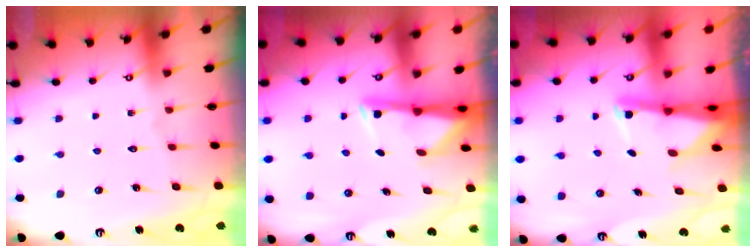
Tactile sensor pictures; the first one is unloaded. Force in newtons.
{"total": 2.9, "press": 2.8, "slide": 0.5}
{"total": 2.8, "press": 2.8, "slide": 0.4}